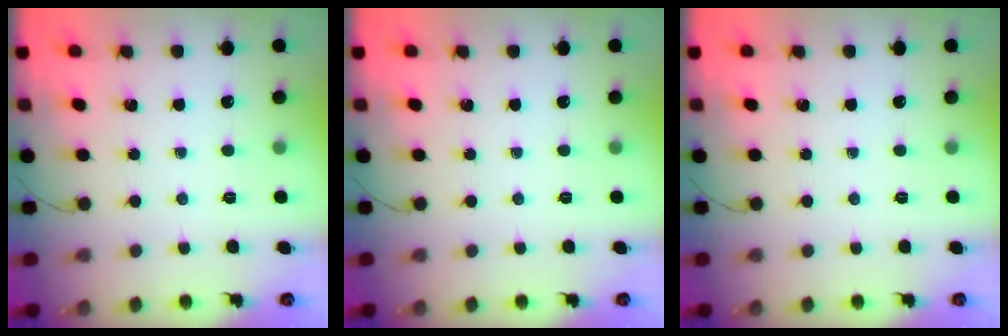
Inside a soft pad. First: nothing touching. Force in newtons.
{"total": 0.0}
{"total": 0.0}